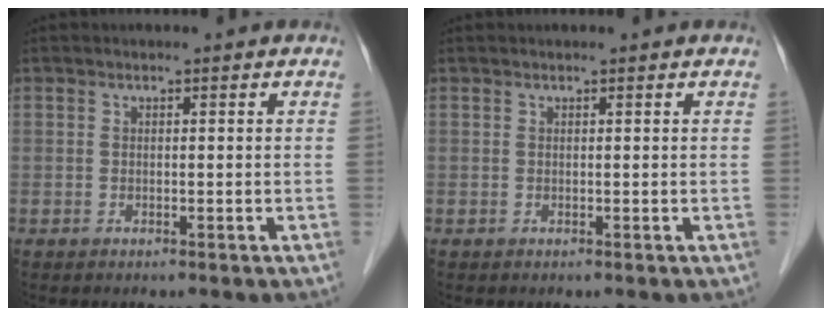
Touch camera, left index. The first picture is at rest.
{"total": 1.0, "force": [0.9, 0.1, 0.3], "torque": [-0.008, 0.016, 0.016]}